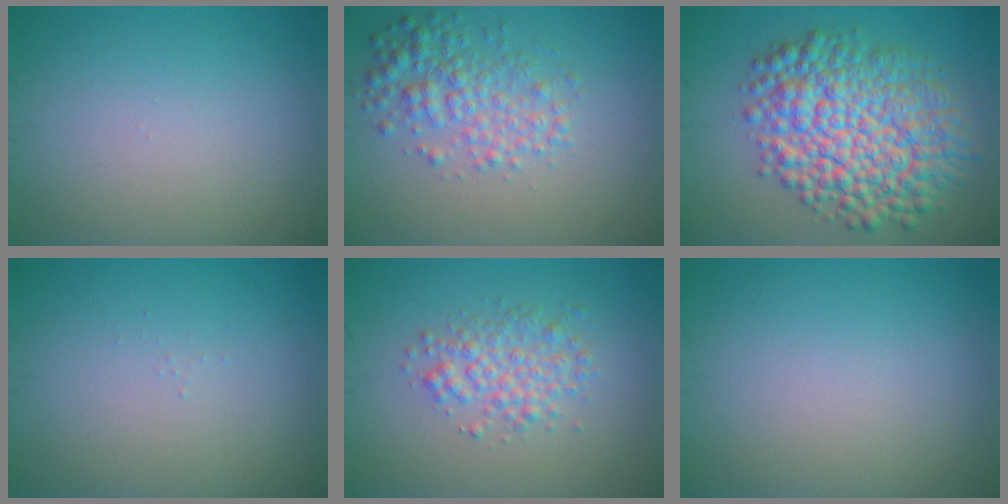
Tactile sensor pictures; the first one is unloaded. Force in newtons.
{"total": 3.9, "press": 3.9, "slide": 0.0}
{"total": 10.9, "press": 10.9, "slide": 0.2}
{"total": 0.0}
{"total": 3.0, "press": 3.0, "slide": 0.1}
{"total": 0.0}